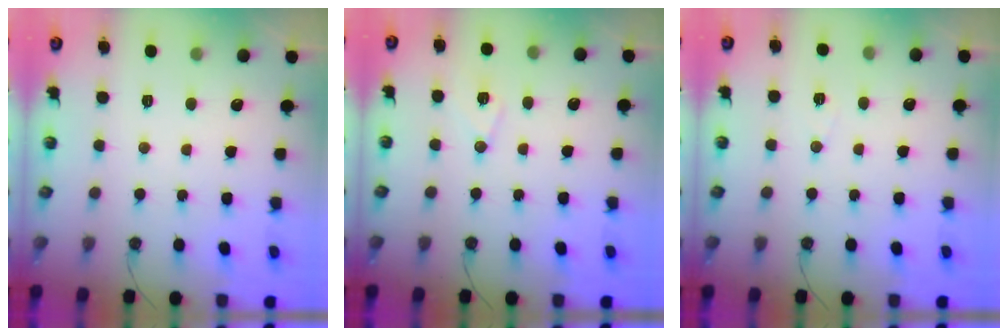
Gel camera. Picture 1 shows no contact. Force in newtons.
{"total": 7.2, "press": 7.1, "slide": 0.8}
{"total": 4.5, "press": 3.4, "slide": 2.9}